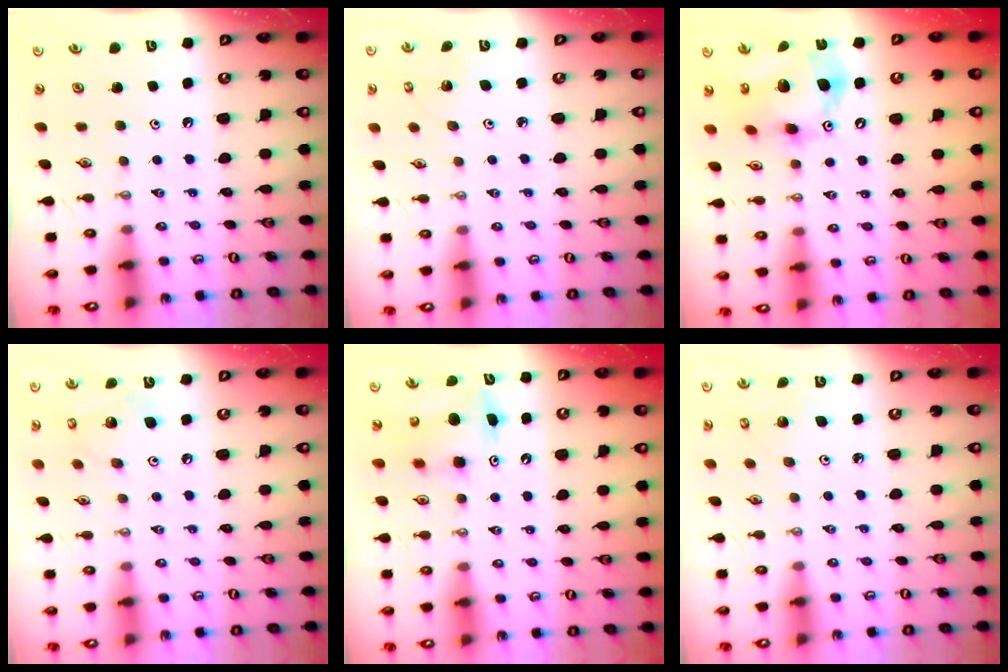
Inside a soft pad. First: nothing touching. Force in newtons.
{"total": 2.3, "press": 2.3, "slide": 0.2}
{"total": 15.6, "press": 15.5, "slide": 1.6}
{"total": 8.9, "press": 8.6, "slide": 2.3}
{"total": 8.0, "press": 7.9, "slide": 0.4}
{"total": 2.7, "press": 2.7, "slide": 0.2}